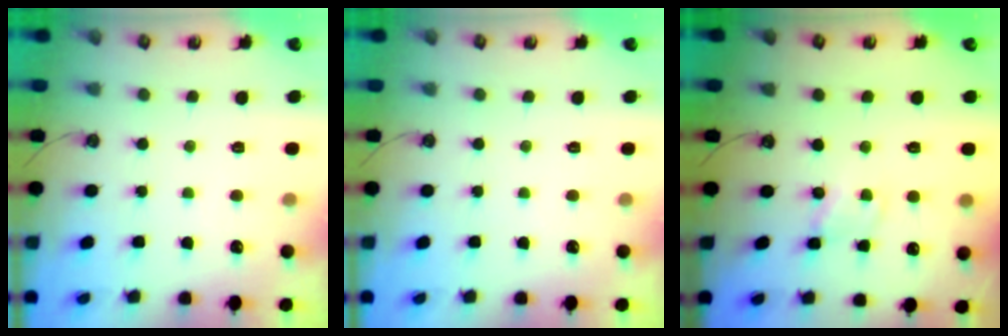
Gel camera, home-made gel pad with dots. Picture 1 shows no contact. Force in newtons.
{"total": 0.0}
{"total": 1.2, "press": 1.1, "slide": 0.2}